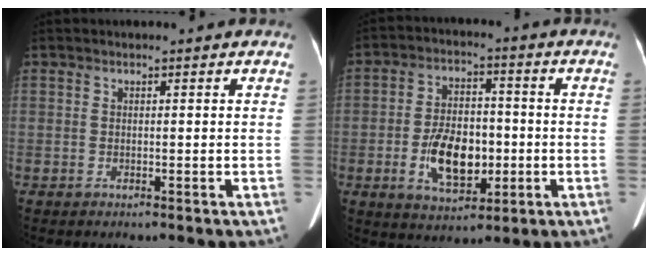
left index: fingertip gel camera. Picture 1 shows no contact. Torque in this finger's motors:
{"motor_torque": [0.30, 0.10, 0.68, 0.13]}